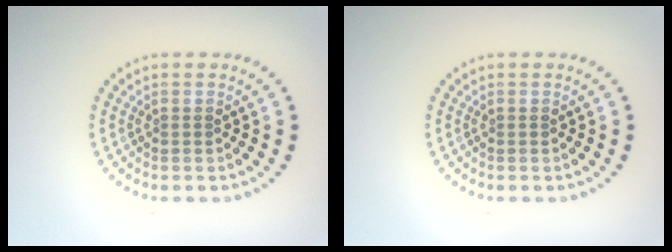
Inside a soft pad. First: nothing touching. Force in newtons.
{"total": 0.0}